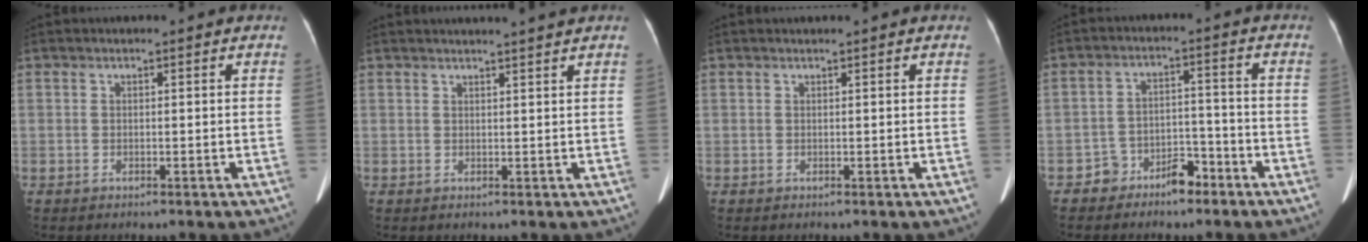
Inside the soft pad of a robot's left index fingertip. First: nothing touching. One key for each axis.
{"total": 4.5, "fx": 4.1, "fy": -0.8, "fz": 1.7, "tx": -0.020, "ty": 0.009, "tz": 0.046}
{"total": 0.0}
{"total": 4.8, "fx": -3.7, "fy": 2.6, "fz": 1.7, "tx": -0.023, "ty": 0.019, "tz": -0.058}